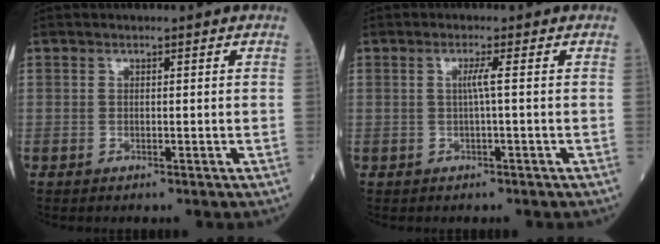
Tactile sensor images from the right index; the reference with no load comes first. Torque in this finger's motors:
{"motor_torque": [0.27, 0.04, 0.14, 0.05]}